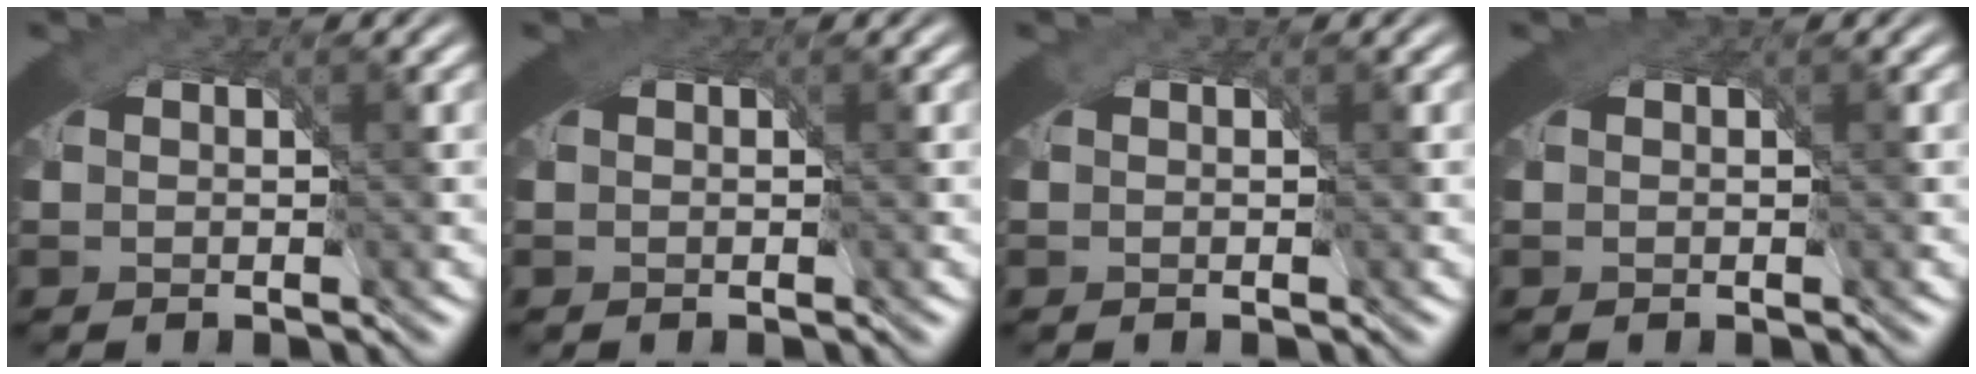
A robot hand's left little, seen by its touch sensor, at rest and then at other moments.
{"total": 0.9, "force": [0.4, 0.6, 0.4], "torque": [-0.009, -0.002, 0.006]}
{"total": 0.0}
{"total": 0.6, "force": [0.3, 0.4, 0.3], "torque": [-0.004, -0.003, 0.004]}